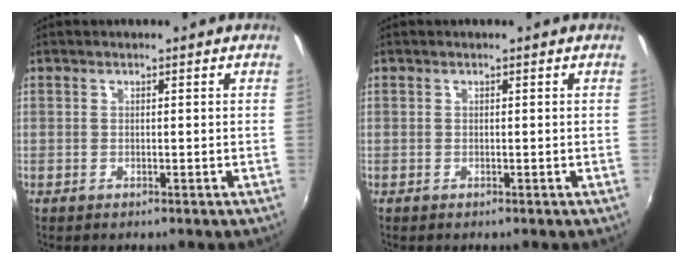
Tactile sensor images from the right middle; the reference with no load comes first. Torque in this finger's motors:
{"motor_torque": [0.27, -0.12, -0.15, -0.05]}